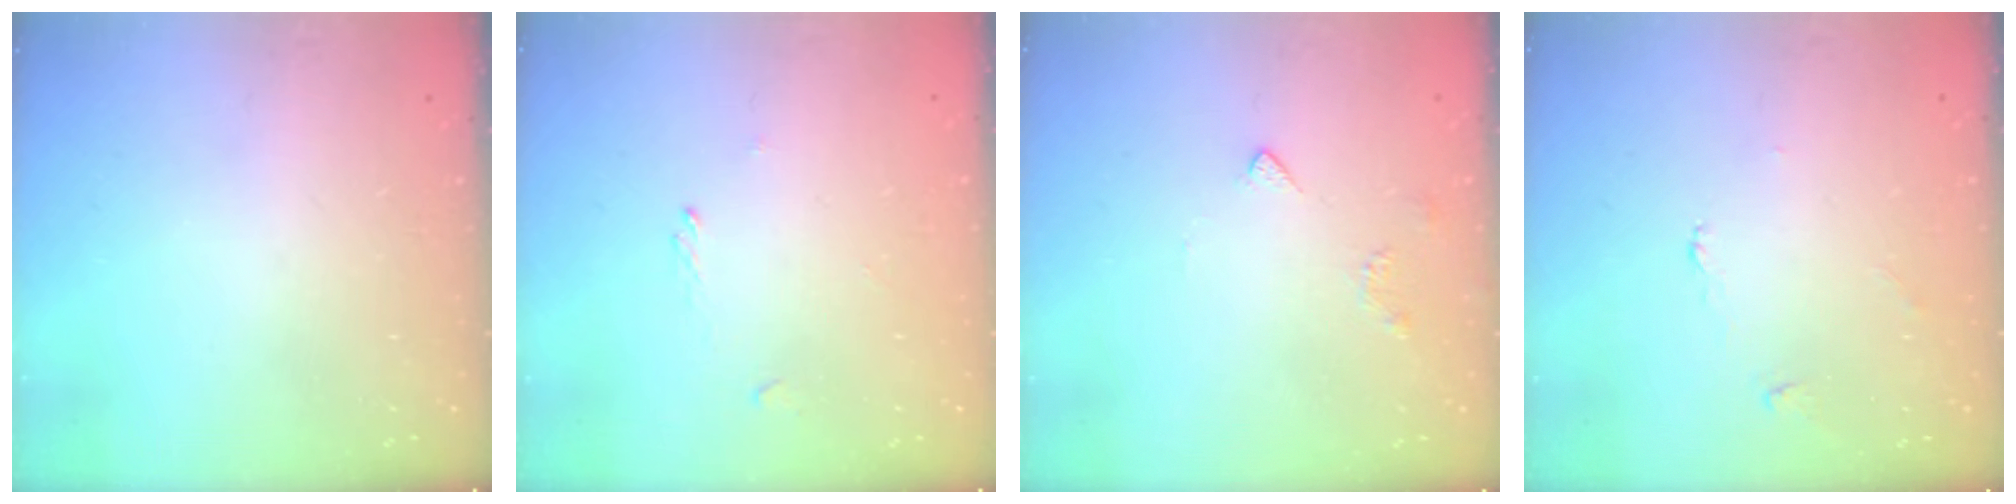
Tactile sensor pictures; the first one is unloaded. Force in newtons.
{"total": 0.0}
{"total": 2.9, "press": 2.8, "slide": 0.7}
{"total": 2.2, "press": 2.2, "slide": 0.4}